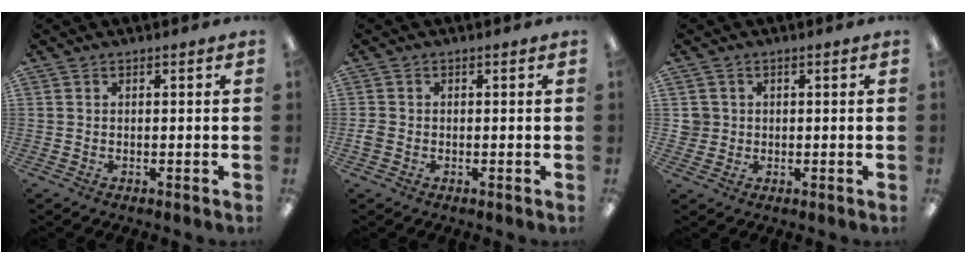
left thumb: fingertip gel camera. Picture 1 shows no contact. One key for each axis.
{"total": 1.7, "fx": -0.4, "fy": 1.5, "fz": 0.8, "tx": -0.012, "ty": 0.005, "tz": -0.009}
{"total": 3.3, "fx": 0.6, "fy": 3.2, "fz": 0.1, "tx": -0.005, "ty": 0.003, "tz": 0.009}